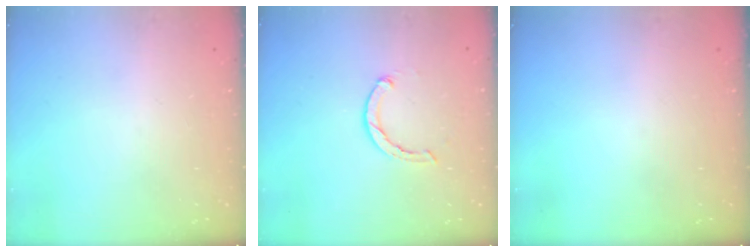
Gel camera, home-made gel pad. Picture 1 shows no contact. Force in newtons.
{"total": 1.9, "press": 1.9, "slide": 0.3}
{"total": 0.0}